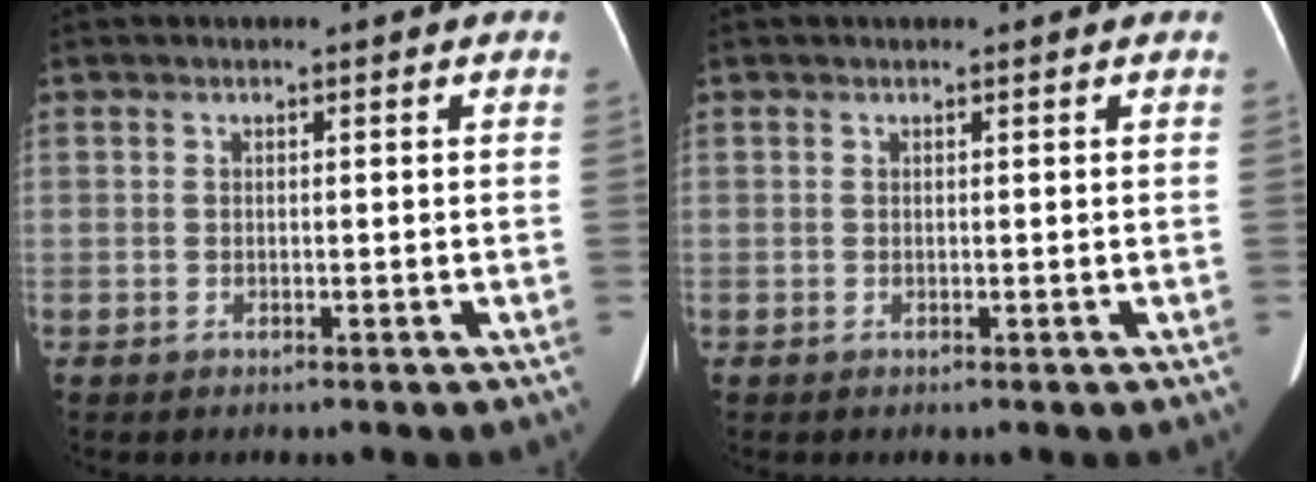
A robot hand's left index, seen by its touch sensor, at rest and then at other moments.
{"total": 0.6, "force": [0.6, 0.0, 0.2], "torque": [-0.004, 0.006, 0.007]}